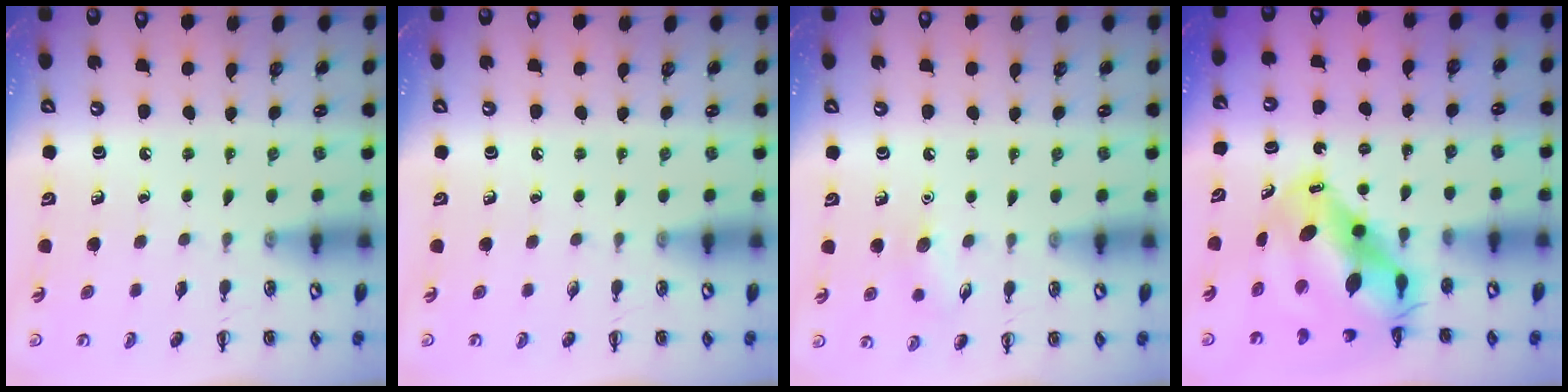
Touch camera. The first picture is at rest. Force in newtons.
{"total": 0.0}
{"total": 7.0, "press": 6.8, "slide": 1.6}
{"total": 12.9, "press": 12.5, "slide": 3.5}